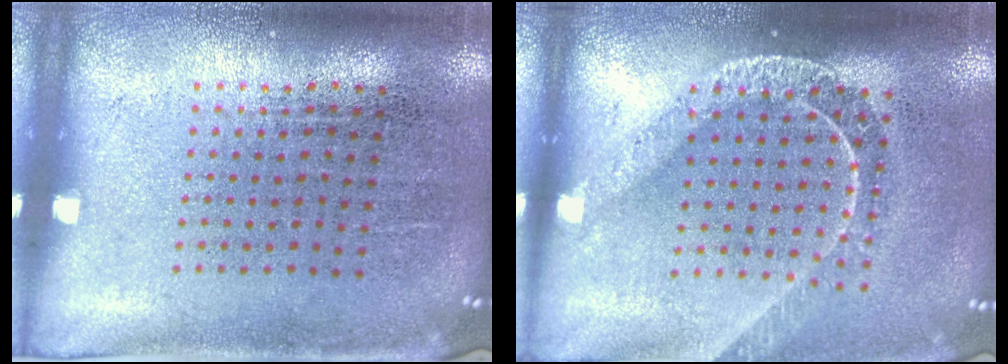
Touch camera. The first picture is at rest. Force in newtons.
{"total": 1.6, "press": 1.4, "slide": 0.8}